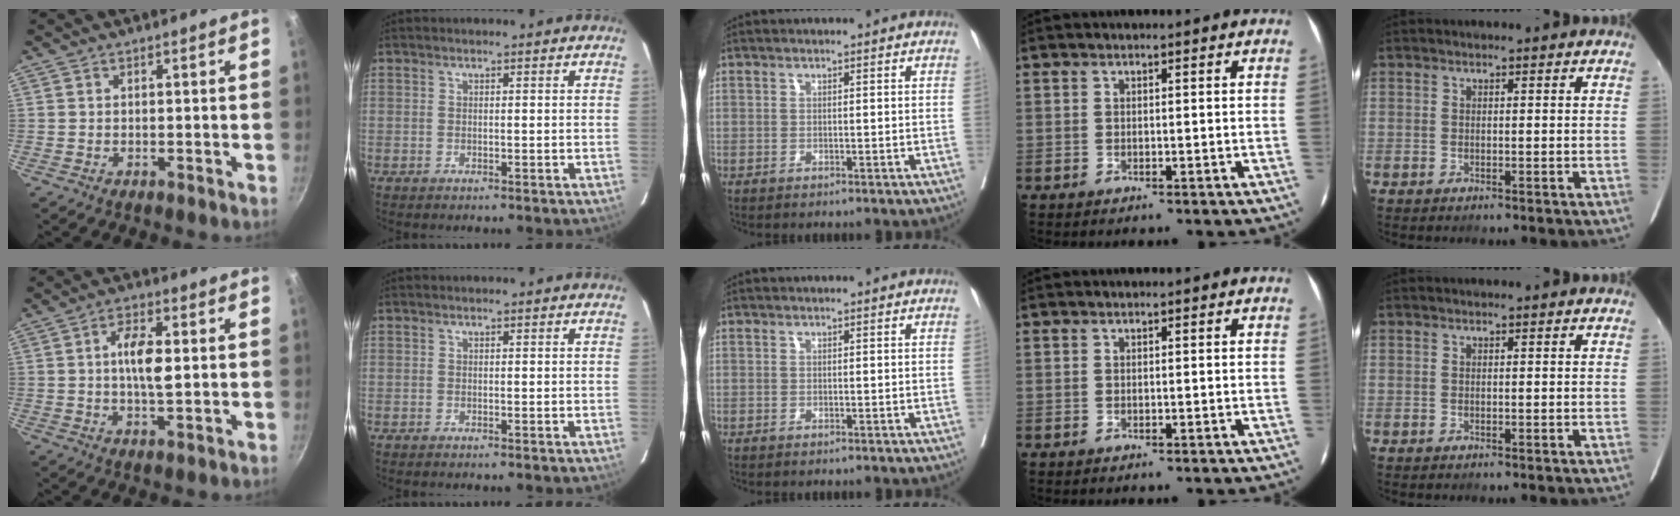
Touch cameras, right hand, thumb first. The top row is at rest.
{"thumb": {"total": 6.8, "force": [0.7, 2.5, 6.3], "torque": [-0.115, -0.001, 0.008]}}